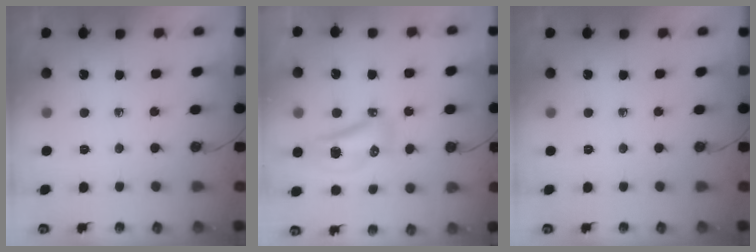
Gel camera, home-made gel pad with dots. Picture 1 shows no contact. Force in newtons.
{"total": 9.6, "press": 9.5, "slide": 1.2}
{"total": 0.0}